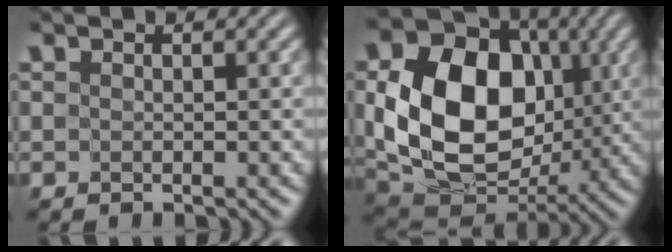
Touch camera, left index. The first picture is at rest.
{"total": 13.0, "force": [0.0, 9.6, 8.7], "torque": [-0.159, -0.018, 0.009]}